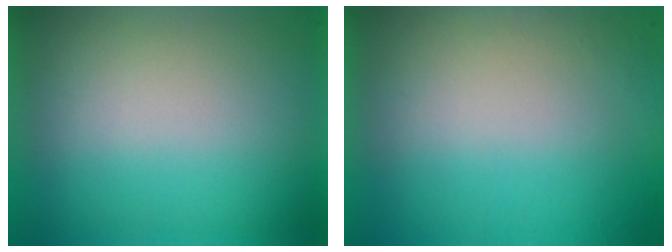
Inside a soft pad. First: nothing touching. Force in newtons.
{"total": 4.9}